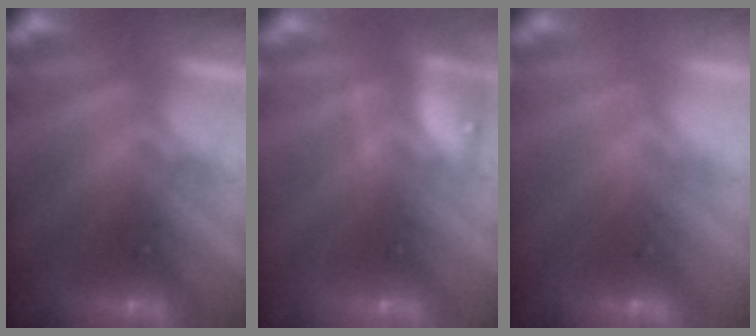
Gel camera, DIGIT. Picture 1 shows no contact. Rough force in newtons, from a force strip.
{"total": 2.3}
{"total": 4.8}